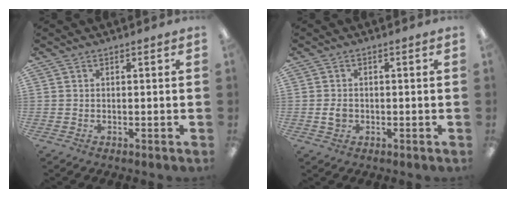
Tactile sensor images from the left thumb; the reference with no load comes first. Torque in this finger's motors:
{"motor_torque": [-0.32, 0.31, 0.28, -0.30, 0.03]}